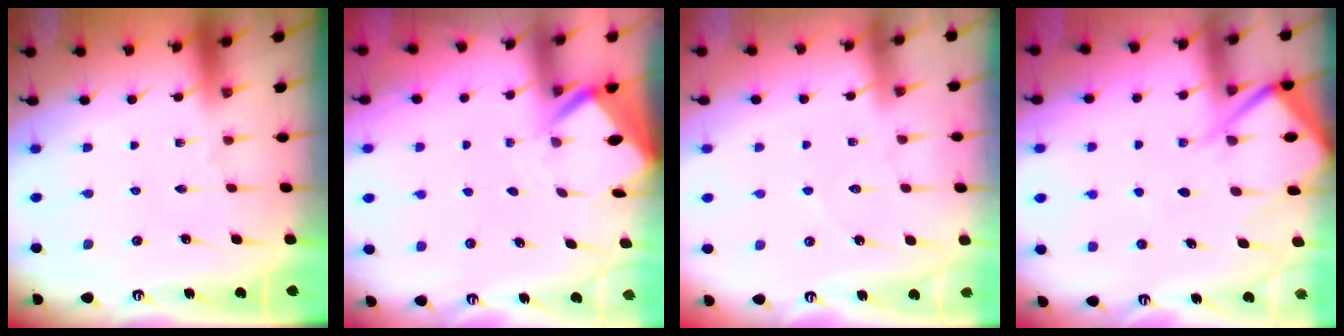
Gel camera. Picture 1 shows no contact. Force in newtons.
{"total": 3.2, "press": 3.2, "slide": 0.3}
{"total": 5.8, "press": 5.8, "slide": 0.7}
{"total": 8.4, "press": 8.3, "slide": 0.9}